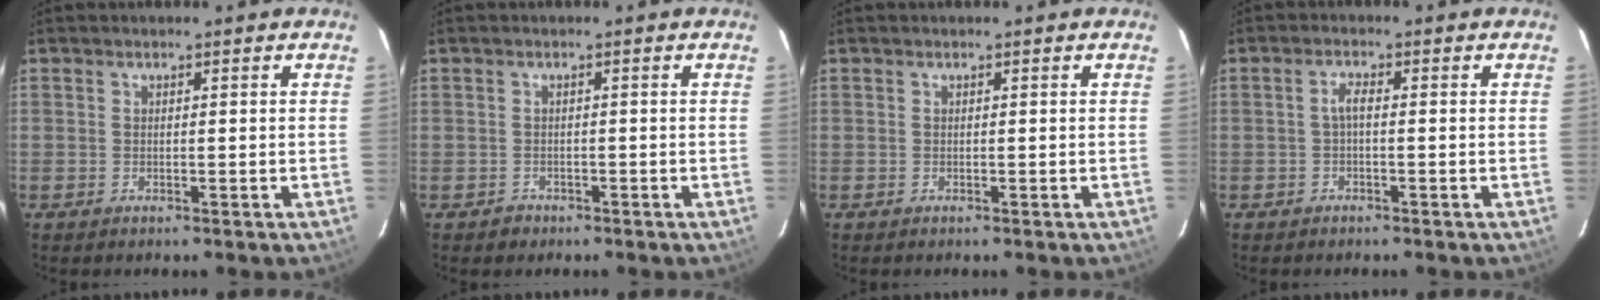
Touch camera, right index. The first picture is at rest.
{"total": 2.0, "force": [-1.0, 1.8, 0.0], "torque": [-0.004, 0.005, -0.012]}
{"total": 0.0}
{"total": 1.8, "force": [-0.3, 0.4, 1.7], "torque": [-0.036, 0.007, -0.007]}